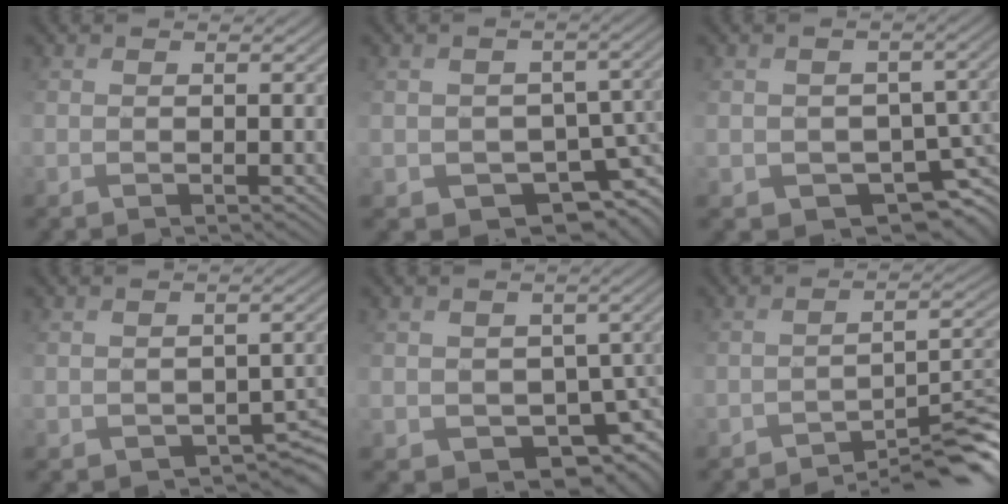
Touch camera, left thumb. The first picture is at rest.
{"total": 8.2, "force": [-2.9, 6.4, 4.2], "torque": [-0.062, -0.024, -0.037]}
{"total": 7.5, "force": [-2.2, 6.1, 3.8], "torque": [-0.059, -0.025, -0.025]}
{"total": 4.9, "force": [-2.6, 3.5, 2.2], "torque": [-0.024, -0.023, -0.035]}
{"total": 6.6, "force": [-1.9, 5.4, 3.4], "torque": [-0.048, -0.022, -0.026]}
{"total": 6.0, "force": [-4.8, 1.2, 3.5], "torque": [-0.030, 0.003, -0.073]}